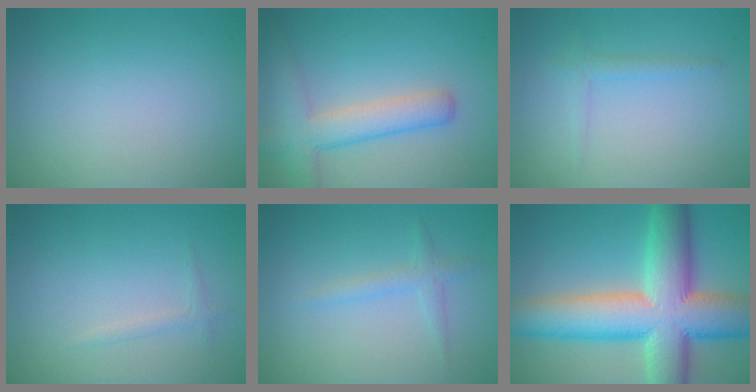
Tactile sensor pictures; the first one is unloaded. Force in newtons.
{"total": 3.8, "press": 3.8, "slide": 0.4}
{"total": 1.3, "press": 1.3, "slide": 0.1}
{"total": 0.8, "press": 0.8, "slide": 0.1}
{"total": 1.5, "press": 1.5, "slide": 0.1}
{"total": 13.7, "press": 13.7, "slide": 0.5}